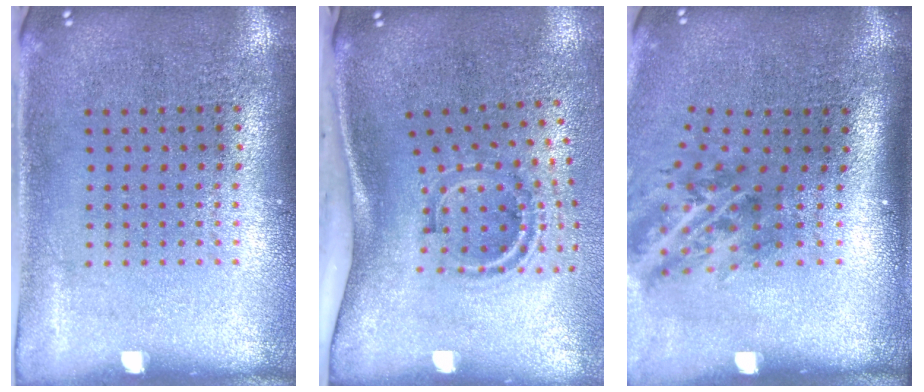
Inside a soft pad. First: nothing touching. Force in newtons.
{"total": 2.0, "press": 1.3, "slide": 1.6}
{"total": 2.0, "press": 1.3, "slide": 1.5}